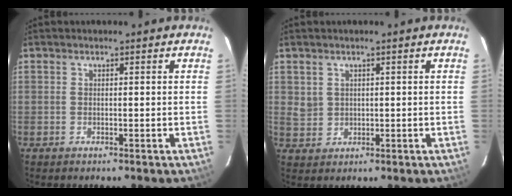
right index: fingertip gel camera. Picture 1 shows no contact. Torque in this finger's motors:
{"motor_torque": [0.21, 0.08, 0.09, 0.00]}